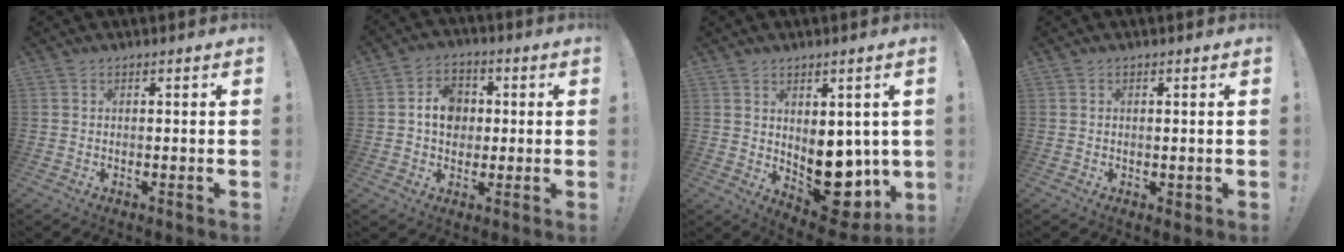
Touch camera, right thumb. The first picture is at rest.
{"total": 9.3, "force": [1.0, 7.8, 4.9], "torque": [-0.065, 0.009, 0.023]}
{"total": 11.8, "force": [-1.1, 8.4, 8.2], "torque": [-0.083, 0.000, -0.002]}
{"total": 1.4, "force": [0.2, 1.1, 0.7], "torque": [-0.007, -0.001, 0.005]}